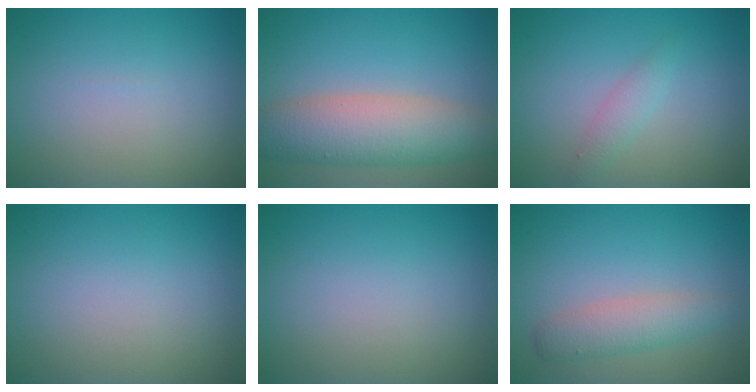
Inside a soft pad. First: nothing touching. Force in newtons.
{"total": 7.1, "press": 7.1, "slide": 0.3}
{"total": 1.5, "press": 1.5, "slide": 0.0}
{"total": 0.0}
{"total": 0.0}
{"total": 3.0, "press": 3.0, "slide": 0.1}